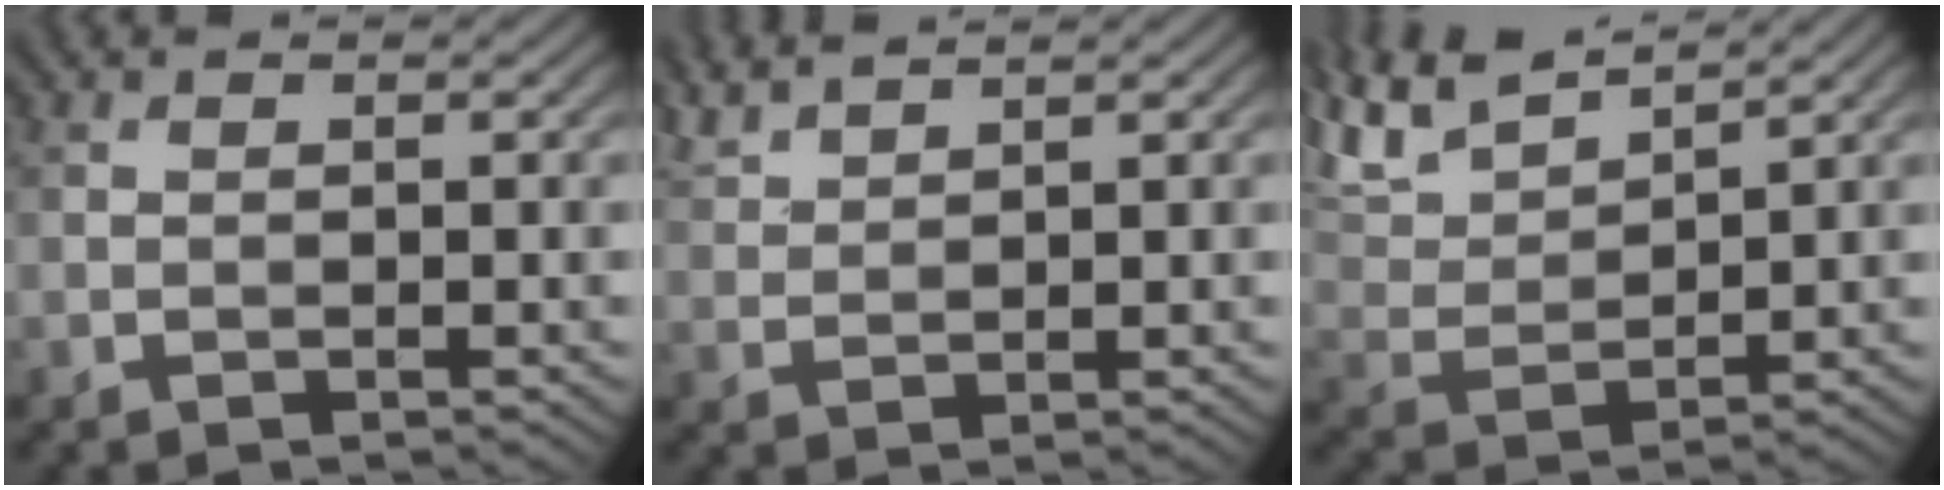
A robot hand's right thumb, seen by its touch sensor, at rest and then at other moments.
{"total": 3.4, "force": [3.1, 0.5, 1.3], "torque": [-0.034, 0.007, 0.070]}
{"total": 10.5, "force": [8.5, 2.9, 5.5], "torque": [-0.150, 0.021, 0.165]}